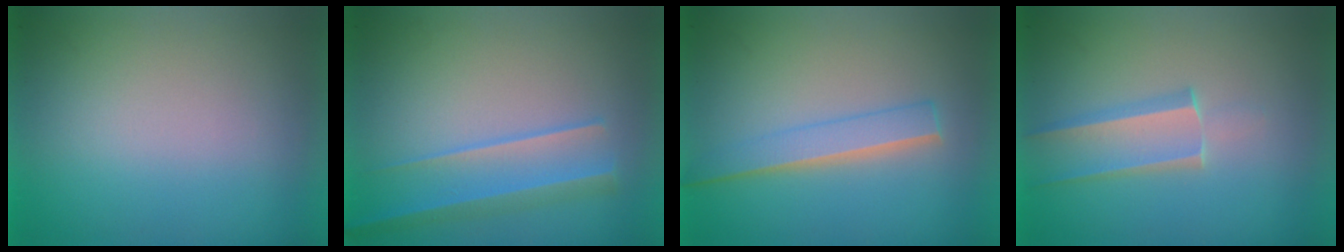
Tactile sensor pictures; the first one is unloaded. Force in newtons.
{"total": 2.2}
{"total": 2.1}
{"total": 2.0}